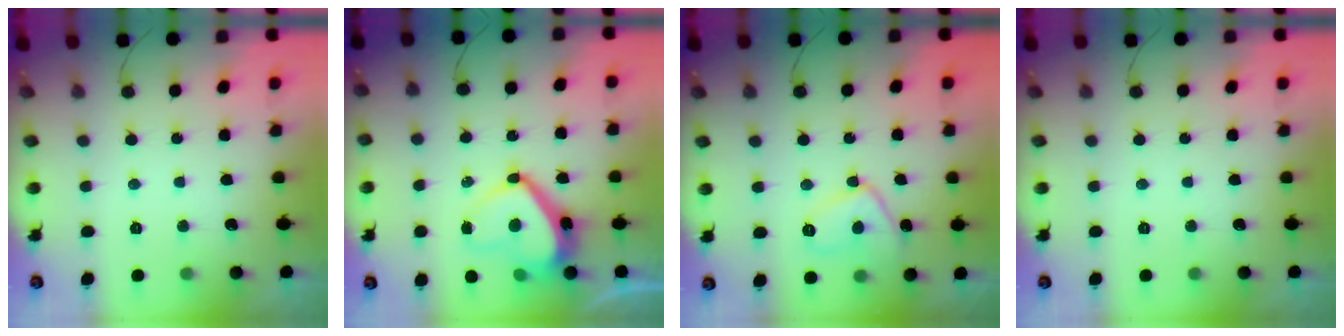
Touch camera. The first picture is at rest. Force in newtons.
{"total": 12.6, "press": 12.6, "slide": 1.2}
{"total": 9.0, "press": 9.0, "slide": 0.7}
{"total": 0.0}